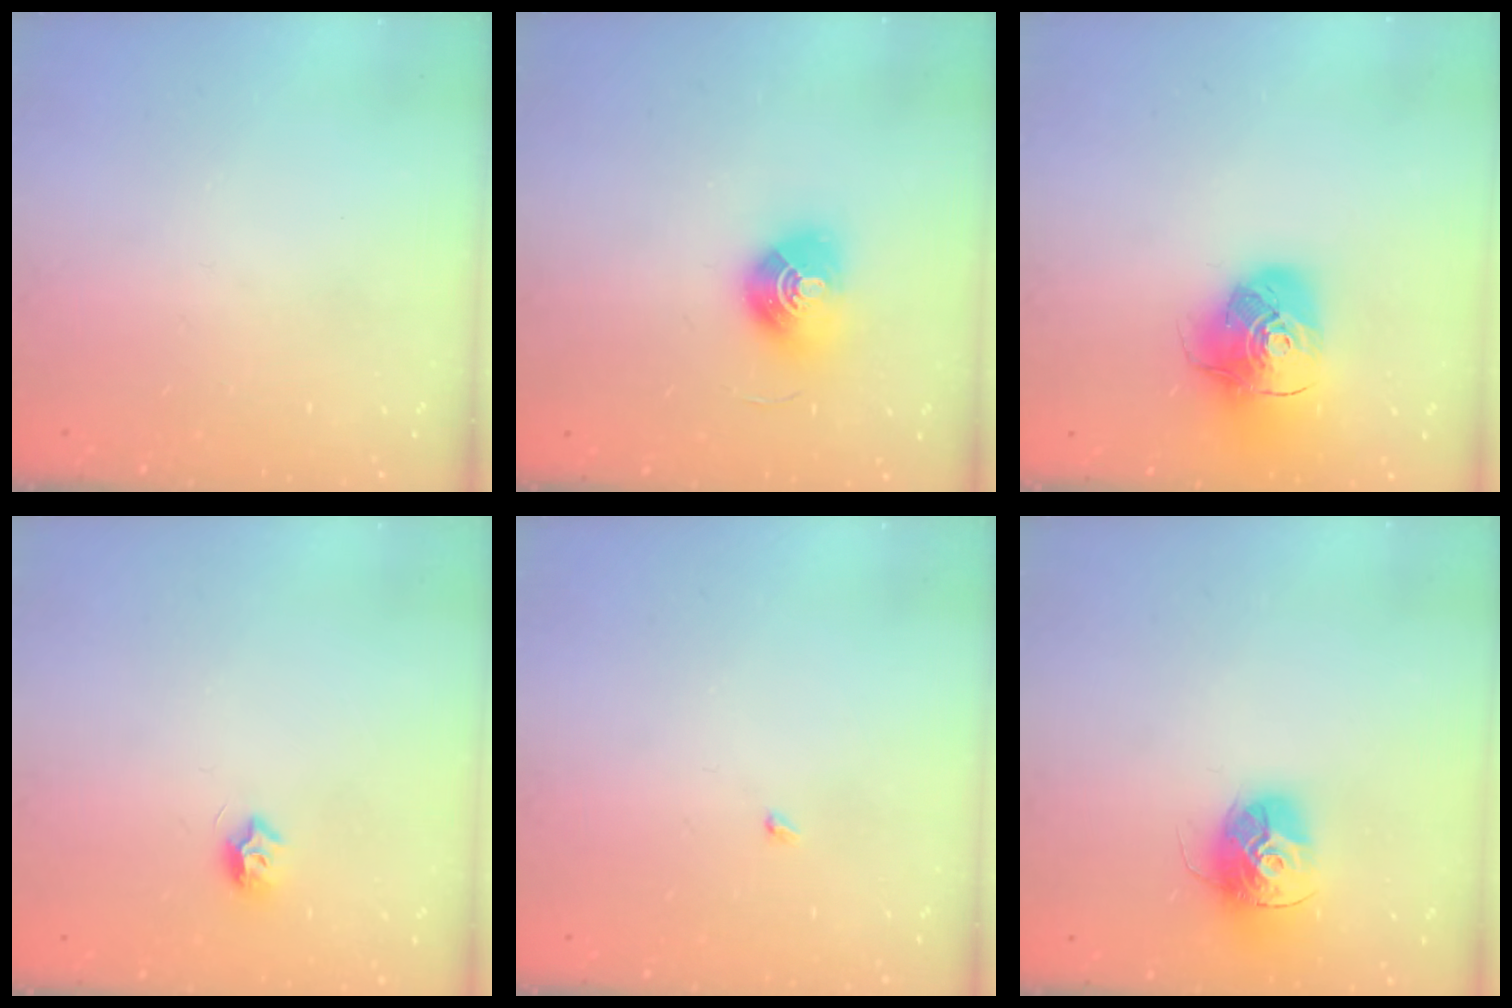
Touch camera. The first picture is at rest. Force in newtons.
{"total": 9.9, "press": 9.9, "slide": 0.9}
{"total": 14.5, "press": 14.4, "slide": 1.9}
{"total": 7.4, "press": 7.4, "slide": 0.6}
{"total": 1.9, "press": 1.9, "slide": 0.3}
{"total": 14.4, "press": 14.4, "slide": 1.3}